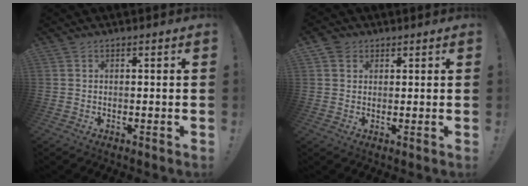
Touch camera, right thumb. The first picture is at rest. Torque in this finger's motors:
{"motor_torque": [-0.12, -0.32, 0.15, 0.12, 0.10]}